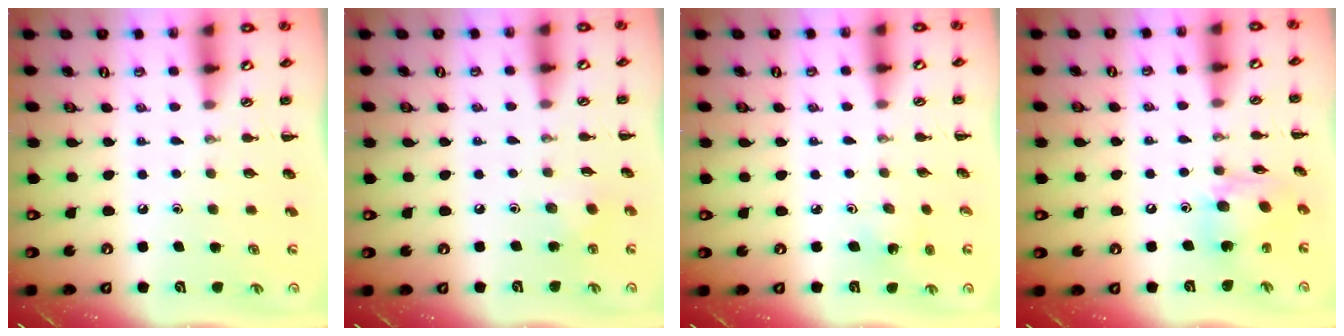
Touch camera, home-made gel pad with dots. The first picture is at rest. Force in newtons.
{"total": 2.8, "press": 2.7, "slide": 0.7}
{"total": 2.7, "press": 2.6, "slide": 0.9}
{"total": 10.4, "press": 10.3, "slide": 0.9}